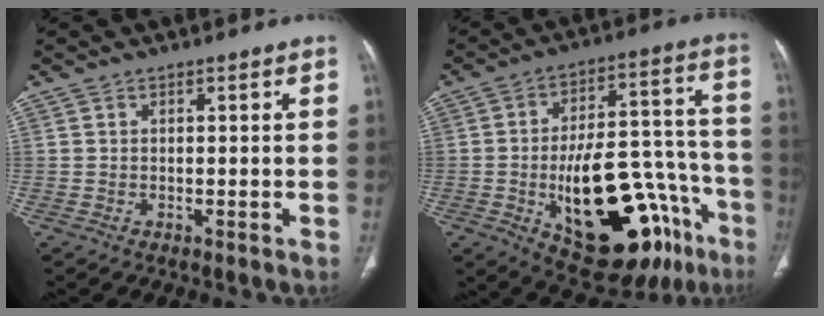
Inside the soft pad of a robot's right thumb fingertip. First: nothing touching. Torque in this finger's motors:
{"motor_torque": [3.59, 1.42, 2.24, -0.53, 0.61]}